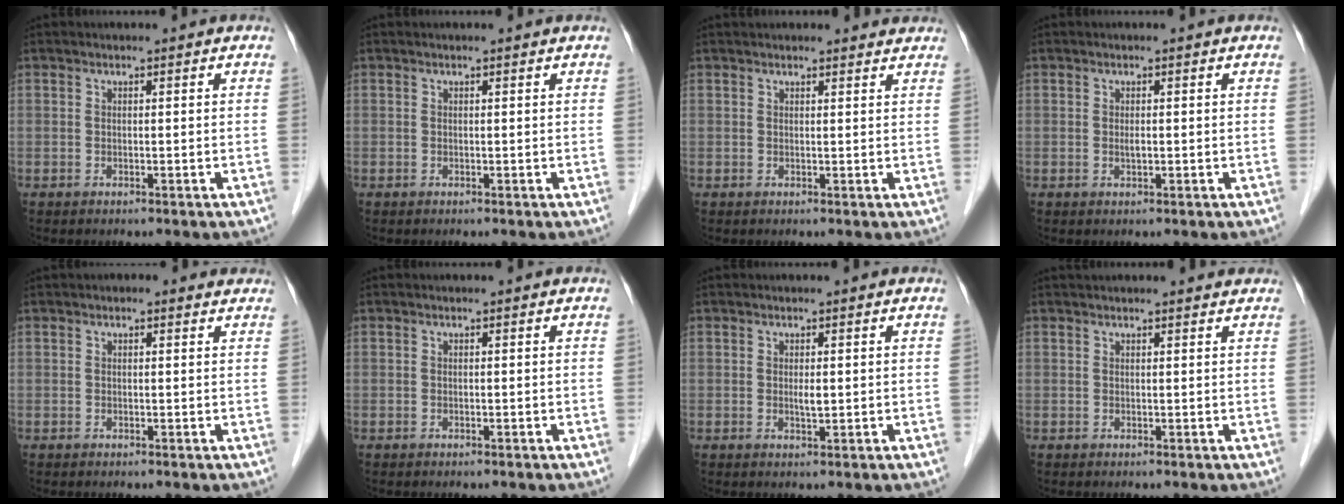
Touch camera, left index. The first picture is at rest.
{"total": 0.0}
{"total": 4.4, "force": [4.1, 1.3, 0.6], "torque": [0.002, 0.023, 0.040]}
{"total": 0.8, "force": [-0.1, 0.2, 0.8], "torque": [-0.014, -0.001, 0.000]}
{"total": 1.5, "force": [0.9, 1.1, 0.2], "torque": [0.001, 0.015, 0.007]}
{"total": 0.0}
{"total": 1.3, "force": [0.1, 0.4, 1.3], "torque": [-0.024, -0.001, 0.004]}
{"total": 4.9, "force": [4.7, 0.7, 1.2], "torque": [-0.012, 0.028, 0.048]}